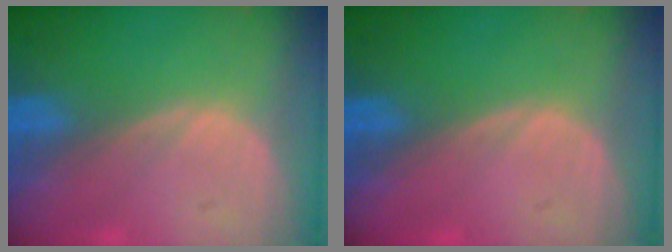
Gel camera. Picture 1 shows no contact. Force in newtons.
{"total": 0.0}